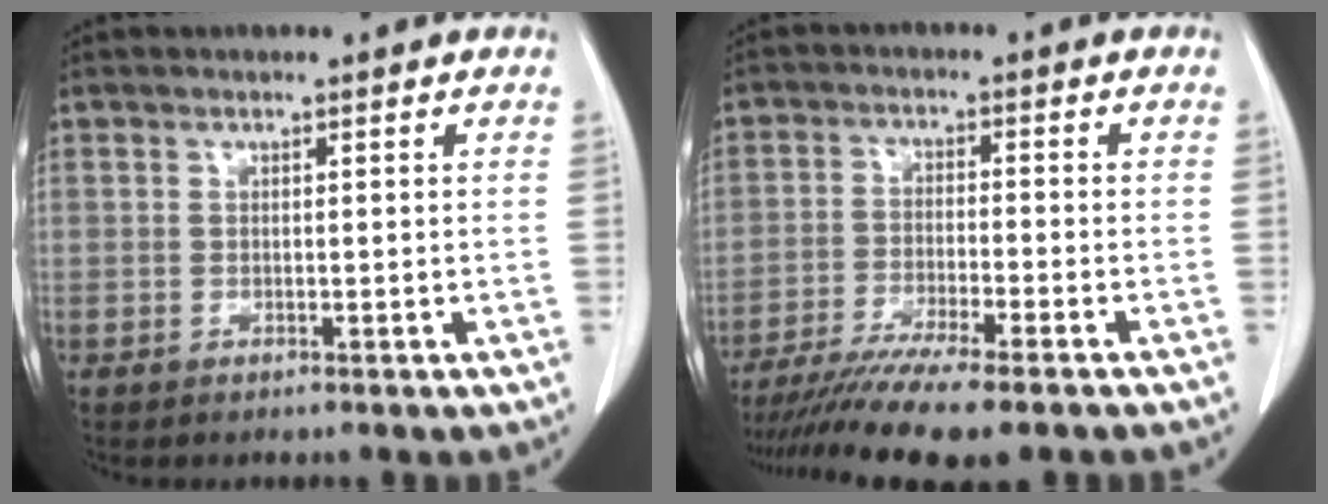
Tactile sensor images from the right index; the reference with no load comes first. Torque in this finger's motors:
{"motor_torque": [1.37, -0.77, 0.60, 0.16]}